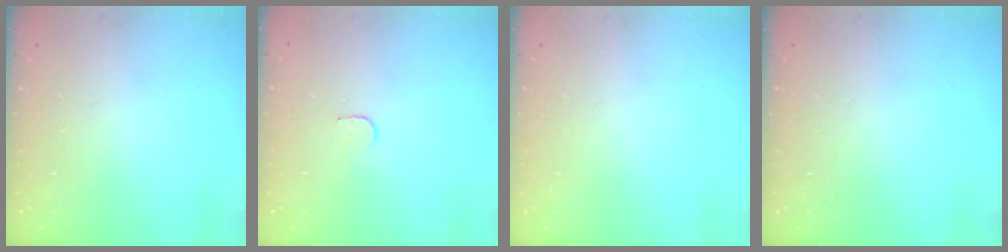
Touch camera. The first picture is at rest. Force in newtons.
{"total": 3.5, "press": 3.5, "slide": 0.3}
{"total": 0.0}
{"total": 0.0}